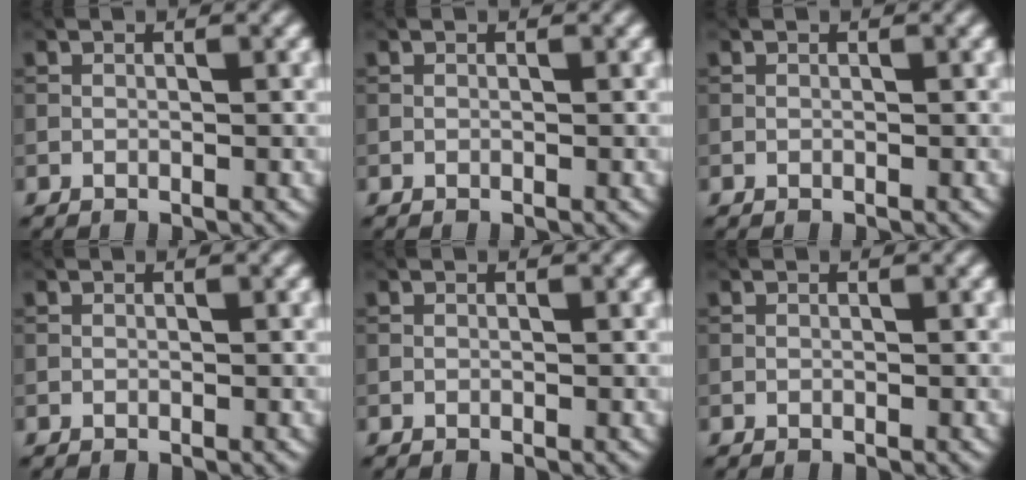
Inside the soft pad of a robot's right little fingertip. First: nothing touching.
{"total": 0.0}
{"total": 0.0}
{"total": 0.0}
{"total": 0.0}
{"total": 0.0}